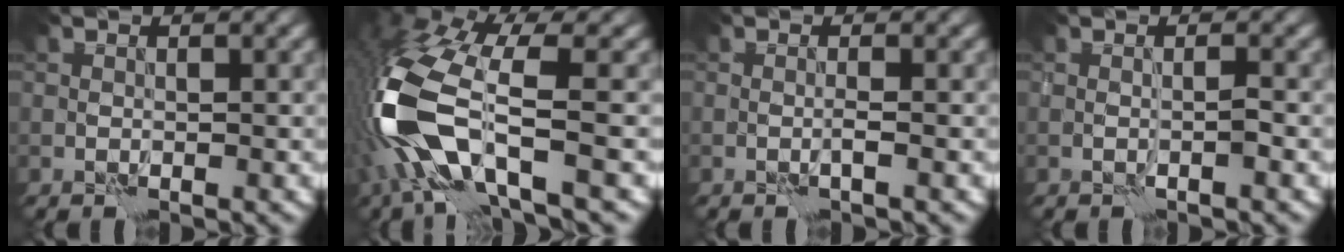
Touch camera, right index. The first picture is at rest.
{"total": 11.0, "force": [-2.6, 4.2, 9.8], "torque": [-0.223, -0.007, -0.057]}
{"total": 0.5, "force": [0.0, -0.4, 0.4], "torque": [-0.007, 0.000, 0.000]}
{"total": 0.5, "force": [-0.1, -0.3, 0.4], "torque": [-0.005, -0.001, -0.003]}